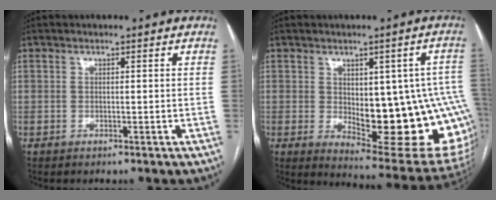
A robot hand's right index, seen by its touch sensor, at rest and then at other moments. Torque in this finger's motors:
{"motor_torque": [1.48, -0.66, 0.51, 0.07]}